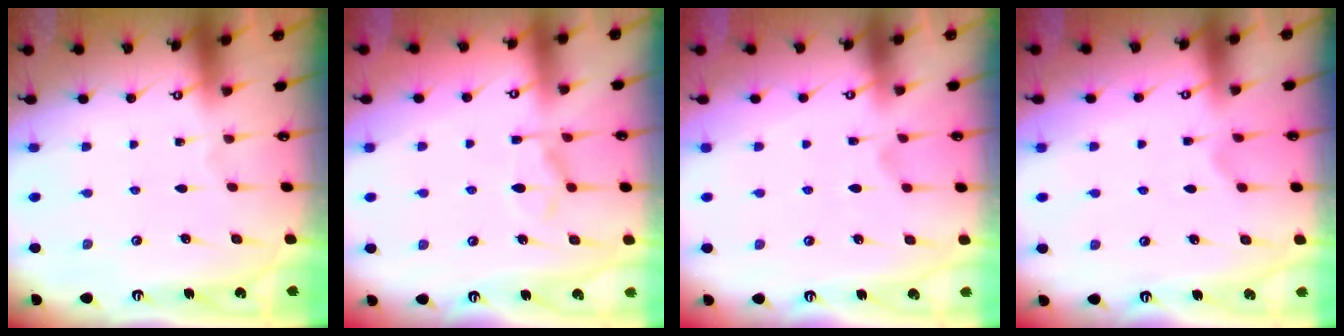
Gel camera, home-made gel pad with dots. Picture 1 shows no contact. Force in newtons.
{"total": 2.6, "press": 2.3, "slide": 1.2}
{"total": 2.2, "press": 1.9, "slide": 1.1}
{"total": 0.7, "press": 0.0, "slide": 0.7}